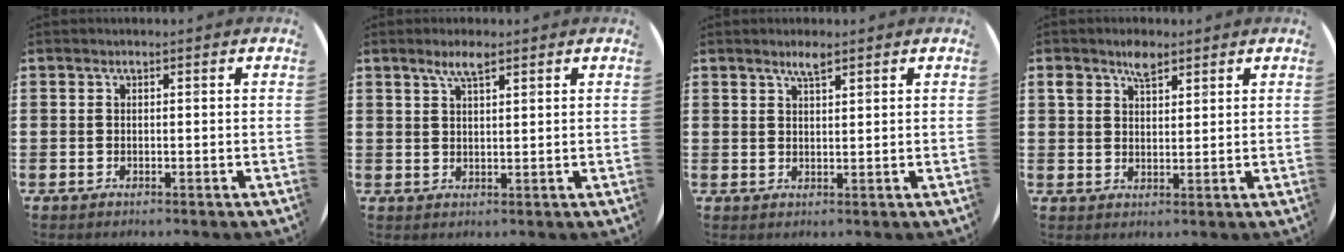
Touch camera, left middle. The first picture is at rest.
{"total": 3.3, "force": [2.3, 0.7, 2.2], "torque": [-0.038, 0.003, 0.038]}
{"total": 2.3, "force": [1.9, 0.3, 1.2], "torque": [-0.025, 0.002, 0.034]}
{"total": 3.4, "force": [2.5, 1.7, 1.6], "torque": [-0.020, 0.001, 0.043]}